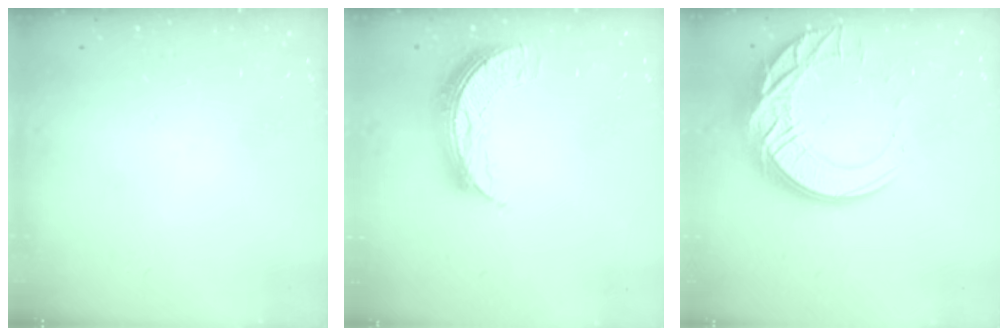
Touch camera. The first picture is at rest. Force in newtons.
{"total": 9.8, "press": 9.8, "slide": 0.6}
{"total": 18.7, "press": 18.6, "slide": 1.8}